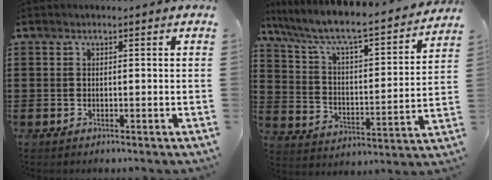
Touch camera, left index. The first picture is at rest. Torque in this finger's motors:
{"motor_torque": [1.55, -0.59, 0.42, 0.21]}